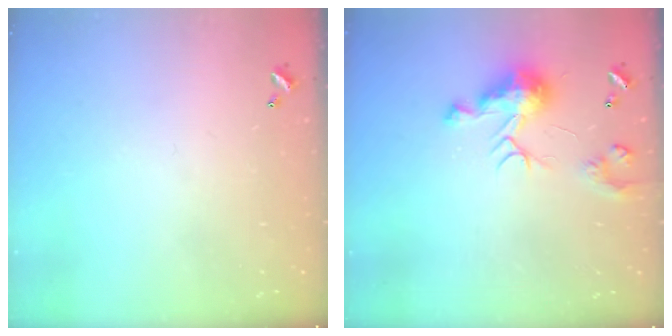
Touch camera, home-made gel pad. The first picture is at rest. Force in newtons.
{"total": 9.7, "press": 9.7, "slide": 0.8}